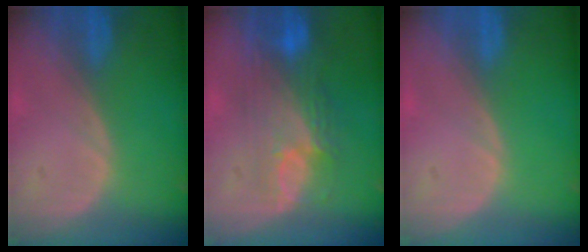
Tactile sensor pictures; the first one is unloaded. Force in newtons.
{"total": 9.5, "press": 8.3, "slide": 4.6}
{"total": 0.0}